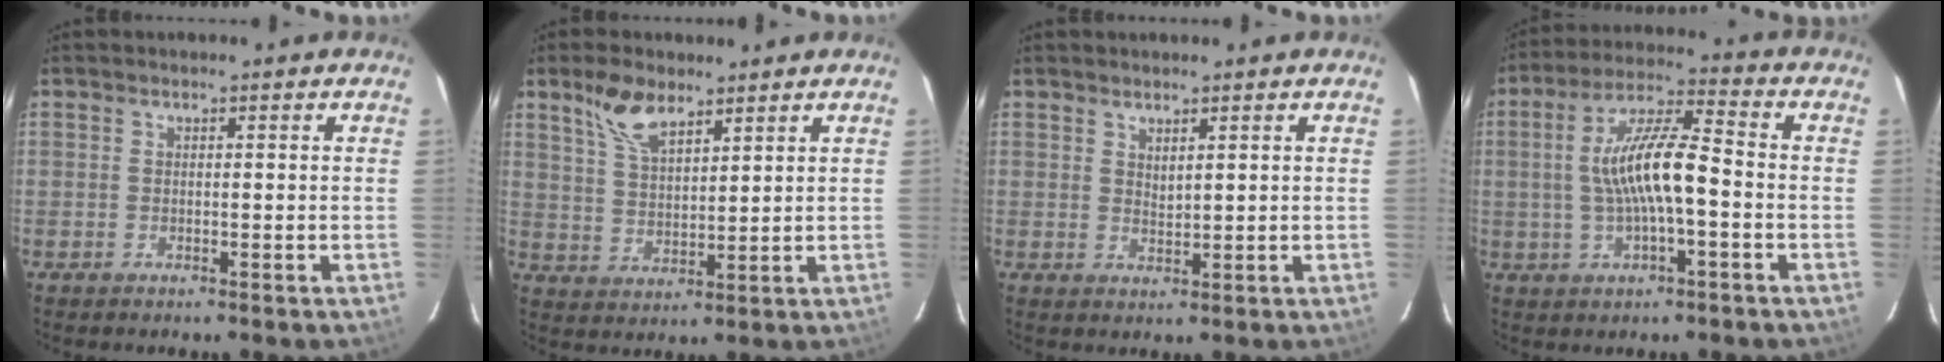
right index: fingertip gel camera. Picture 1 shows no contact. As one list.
[{"total": 7.6, "force": [5.2, 3.3, 4.5], "torque": [-0.084, 0.008, 0.106]}, {"total": 1.8, "force": [1.4, 0.6, 1.1], "torque": [-0.017, -0.003, 0.024]}, {"total": 11.4, "force": [-1.4, 2.4, 11.1], "torque": [-0.207, 0.016, -0.023]}]